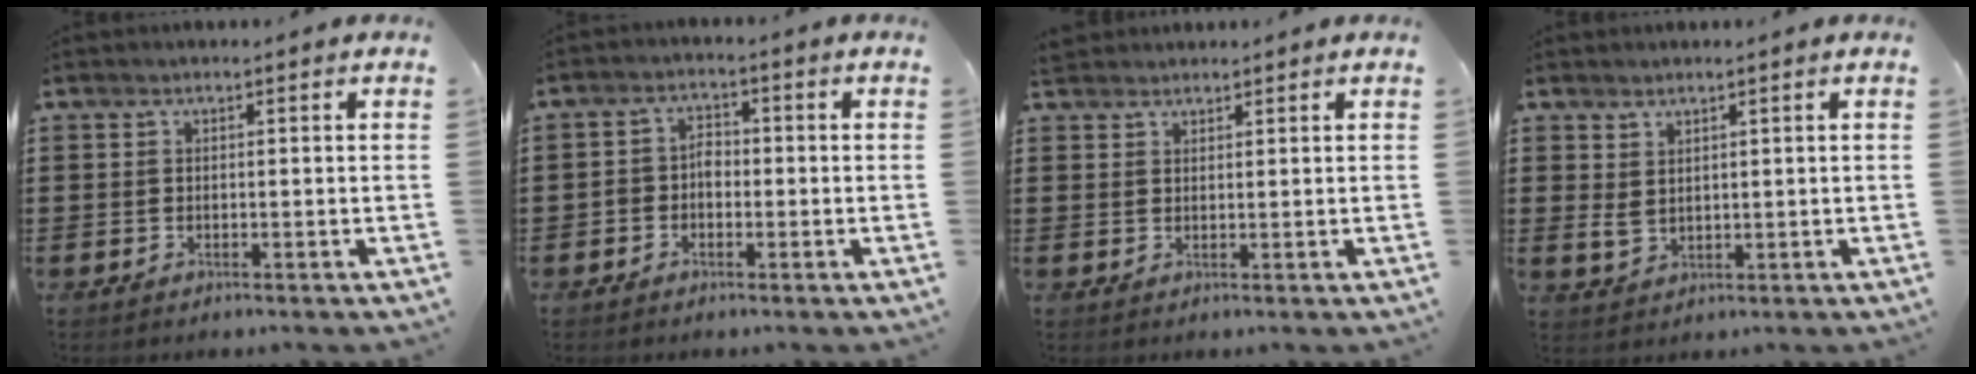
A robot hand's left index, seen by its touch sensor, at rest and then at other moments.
{"total": 2.6, "force": [-1.0, 1.9, 1.4], "torque": [-0.033, 0.008, -0.023]}
{"total": 1.6, "force": [1.5, 0.6, 0.1], "torque": [-0.007, 0.003, 0.030]}
{"total": 2.8, "force": [1.4, 1.9, 1.6], "torque": [-0.043, -0.001, 0.025]}